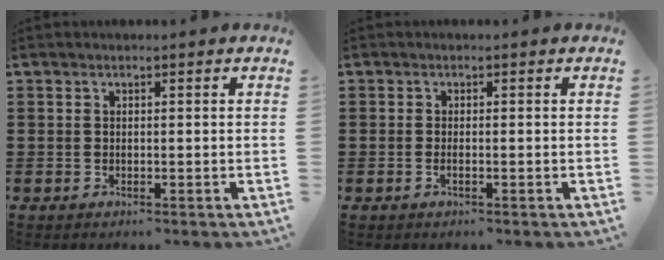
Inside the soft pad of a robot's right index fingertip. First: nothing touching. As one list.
[{"total": 0.6, "force": [-0.3, -0.1, 0.5], "torque": [-0.009, -0.005, -0.005]}]